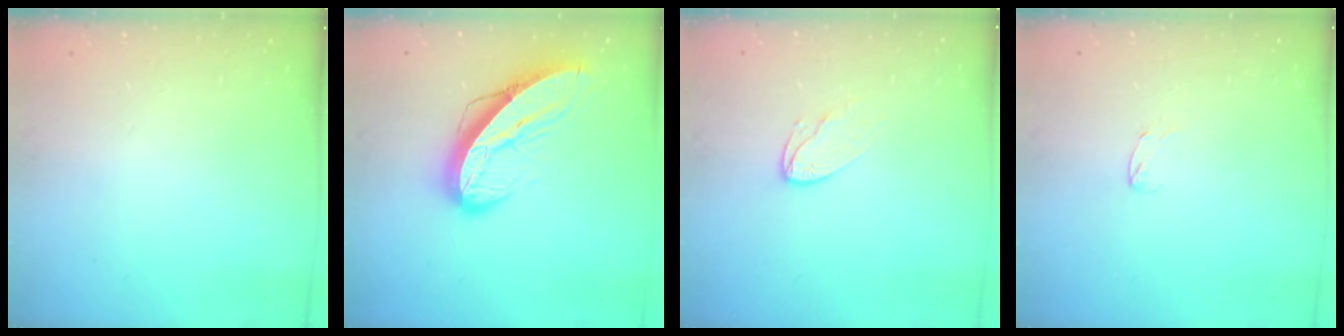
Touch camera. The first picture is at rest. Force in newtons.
{"total": 13.6, "press": 13.5, "slide": 1.5}
{"total": 6.0, "press": 6.0, "slide": 0.4}
{"total": 3.9, "press": 3.8, "slide": 0.3}